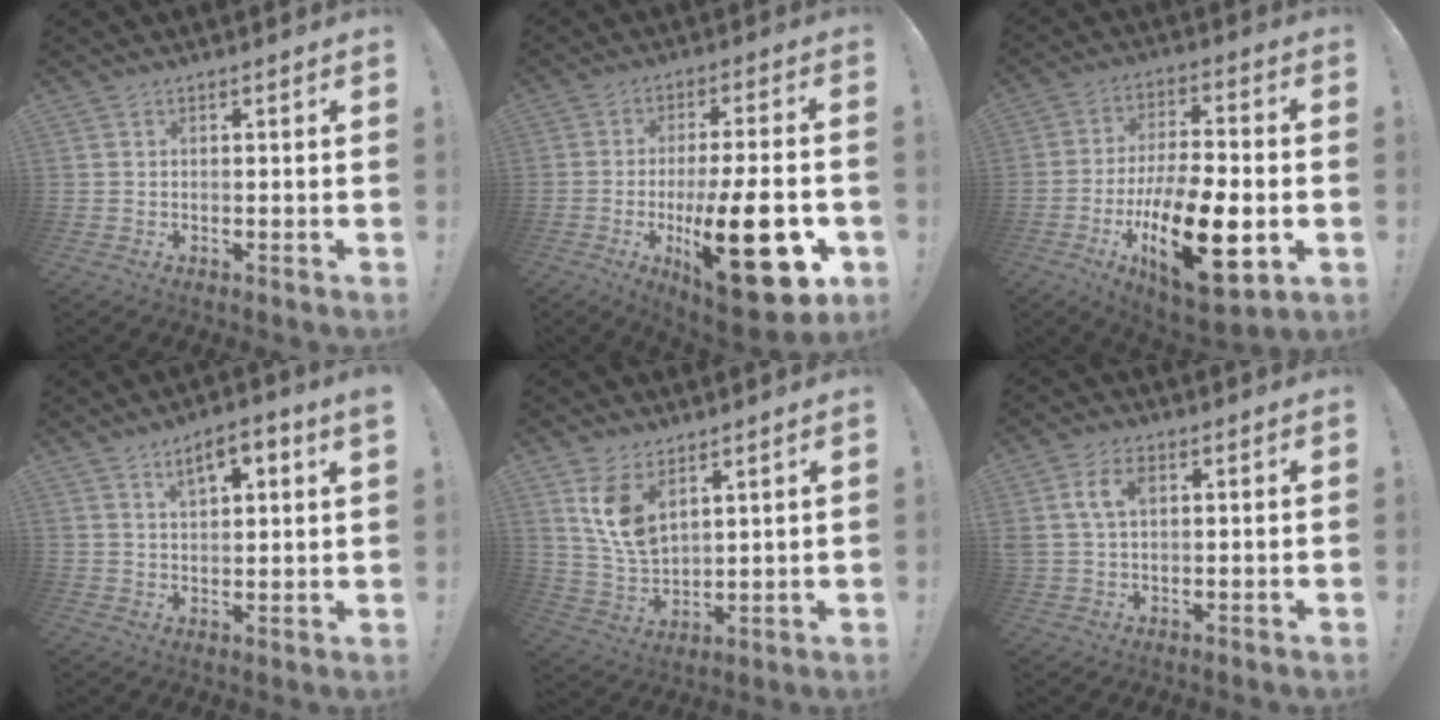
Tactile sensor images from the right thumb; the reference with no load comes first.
{"total": 25.6, "force": [-7.1, 7.8, 23.3], "torque": [-0.356, 0.032, -0.095]}
{"total": 24.4, "force": [-7.5, 10.2, 20.9], "torque": [-0.358, 0.039, -0.111]}
{"total": 7.2, "force": [4.1, 2.4, 5.4], "torque": [-0.086, -0.010, 0.067]}
{"total": 10.1, "force": [6.1, 5.7, 5.8], "torque": [-0.110, -0.033, 0.120]}
{"total": 6.6, "force": [1.8, 4.0, 4.9], "torque": [-0.101, 0.007, 0.033]}